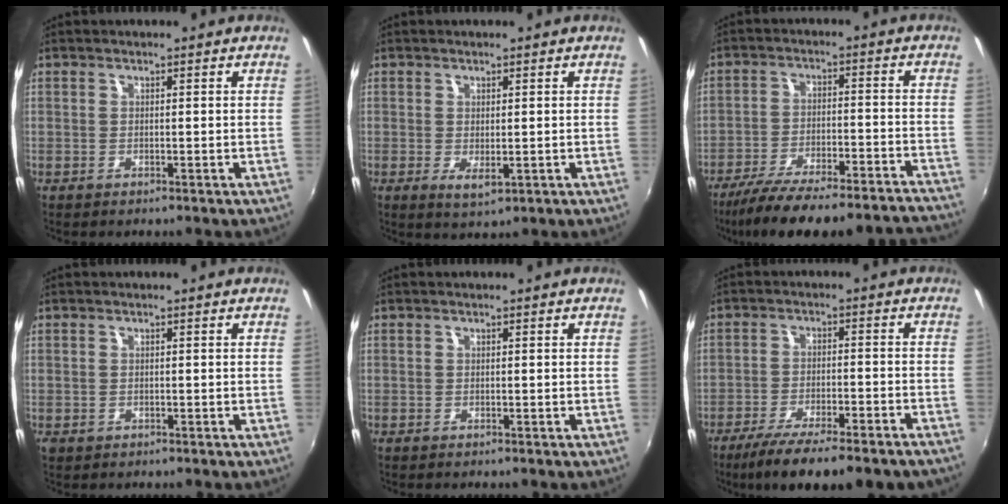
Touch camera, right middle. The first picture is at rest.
{"total": 2.7, "force": [-0.2, 1.1, 2.4], "torque": [-0.040, -0.009, 0.001]}
{"total": 23.2, "force": [-20.9, 2.8, 9.6], "torque": [-0.166, -0.029, -0.289]}
{"total": 1.0, "force": [-0.4, 0.8, 0.3], "torque": [-0.005, -0.004, -0.006]}
{"total": 0.0}
{"total": 15.0, "force": [-11.9, 2.1, 8.9], "torque": [-0.169, -0.046, -0.179]}